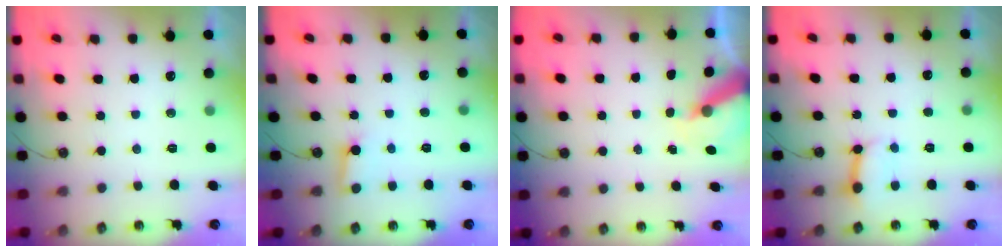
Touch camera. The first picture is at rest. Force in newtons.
{"total": 2.9, "press": 2.9, "slide": 0.2}
{"total": 7.0, "press": 7.0, "slide": 0.7}
{"total": 6.8, "press": 6.8, "slide": 0.5}